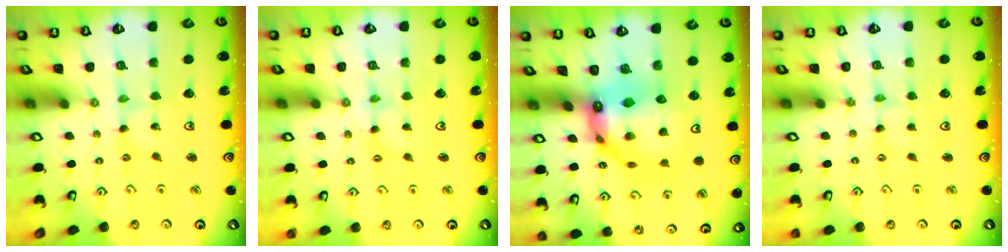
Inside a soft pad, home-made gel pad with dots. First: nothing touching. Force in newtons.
{"total": 3.9, "press": 3.8, "slide": 0.3}
{"total": 14.1, "press": 14.0, "slide": 1.6}
{"total": 0.0}